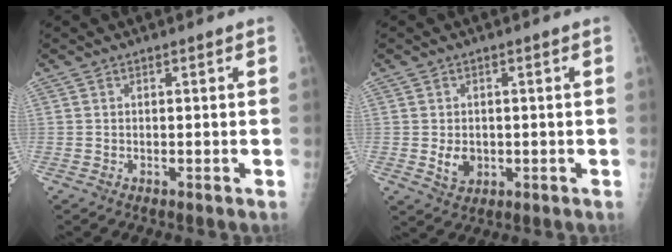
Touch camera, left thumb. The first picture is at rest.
{"total": 4.1, "force": [-0.4, 3.1, 2.6], "torque": [-0.030, -0.003, 0.002]}